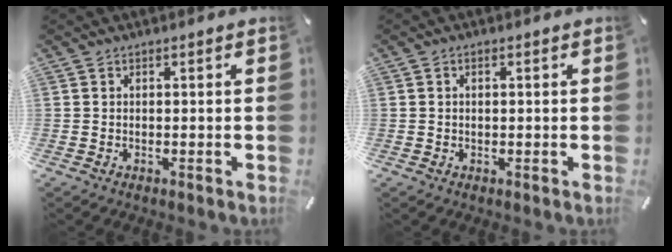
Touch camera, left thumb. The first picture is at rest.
{"total": 1.0, "force": [0.1, 0.7, 0.8], "torque": [-0.017, 0.004, 0.001]}